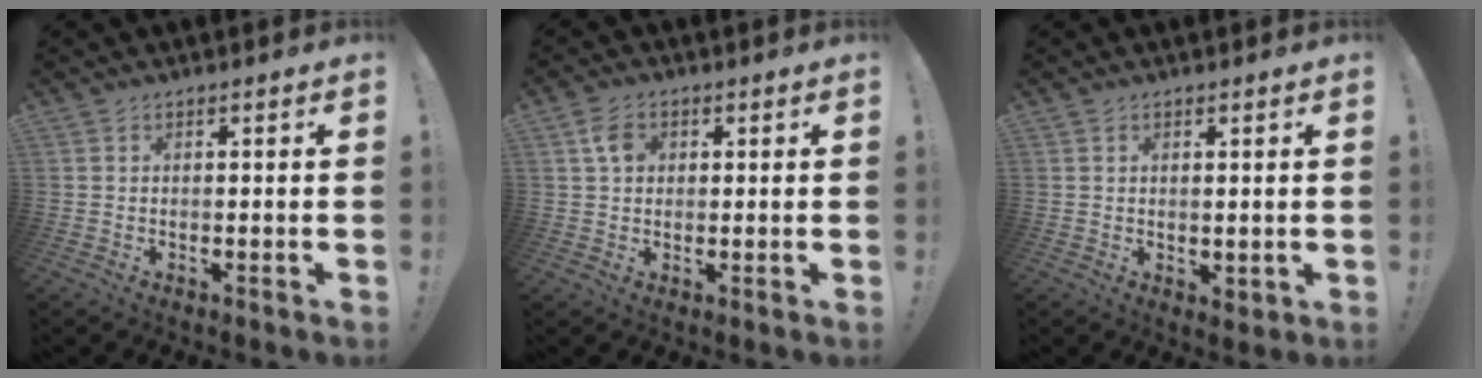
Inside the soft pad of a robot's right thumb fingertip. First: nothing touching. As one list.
[{"total": 5.2, "force": [1.4, 4.0, 3.0], "torque": [-0.047, 0.008, 0.027]}, {"total": 1.6, "force": [1.0, 1.0, 0.8], "torque": [0.000, -0.008, 0.016]}]